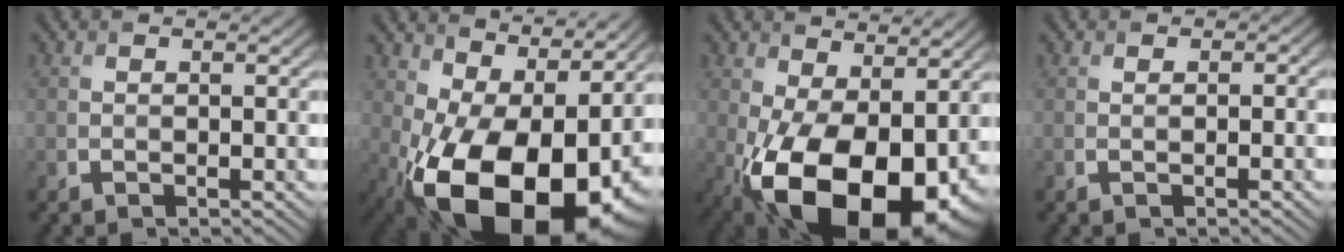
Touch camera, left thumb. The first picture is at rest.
{"total": 18.5, "force": [-2.7, 10.1, 15.3], "torque": [-0.226, -0.025, -0.030]}
{"total": 17.5, "force": [-4.3, 9.6, 13.9], "torque": [-0.243, -0.044, -0.047]}
{"total": 0.5, "force": [0.0, 0.2, 0.5], "torque": [-0.008, 0.000, 0.001]}